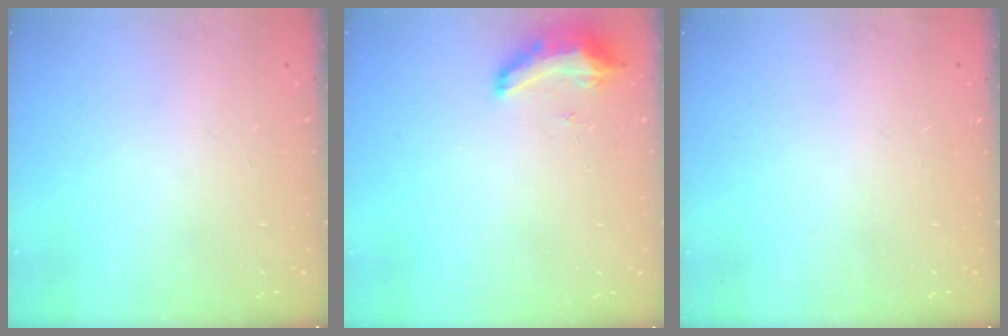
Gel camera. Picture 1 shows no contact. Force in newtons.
{"total": 8.8, "press": 8.8, "slide": 0.2}
{"total": 2.2, "press": 2.1, "slide": 0.8}